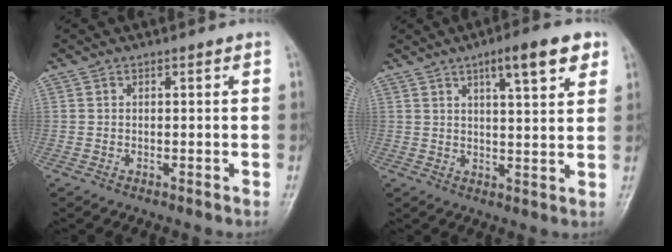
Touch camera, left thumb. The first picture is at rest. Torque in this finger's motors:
{"motor_torque": [0.22, 0.24, 0.23, -0.06, 0.13]}